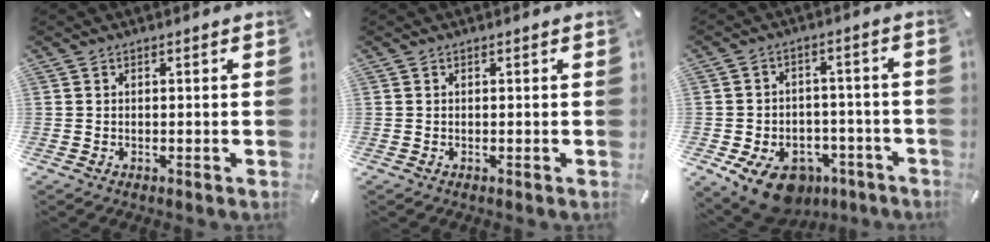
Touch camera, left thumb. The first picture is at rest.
{"total": 0.0}
{"total": 11.8, "force": [-7.0, 7.5, 5.8], "torque": [-0.091, 0.051, -0.117]}